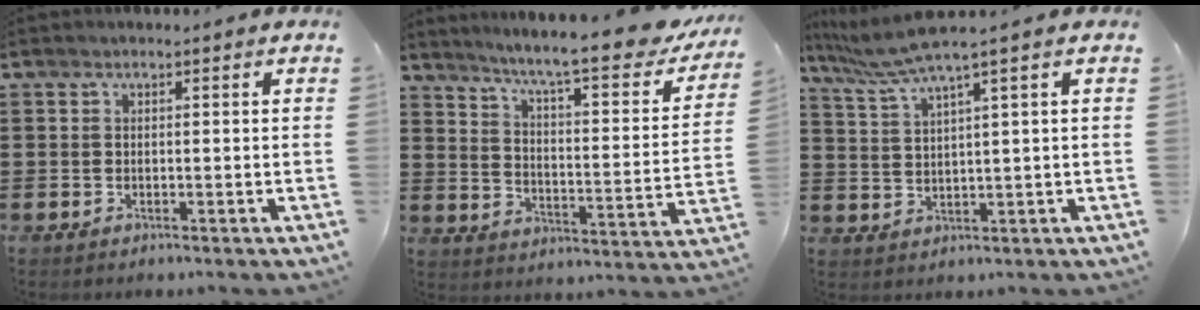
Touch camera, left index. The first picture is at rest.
{"total": 9.2, "force": [7.7, -0.2, 5.1], "torque": [-0.105, -0.059, 0.119]}
{"total": 4.9, "force": [3.3, -0.4, 3.6], "torque": [-0.081, -0.012, 0.055]}